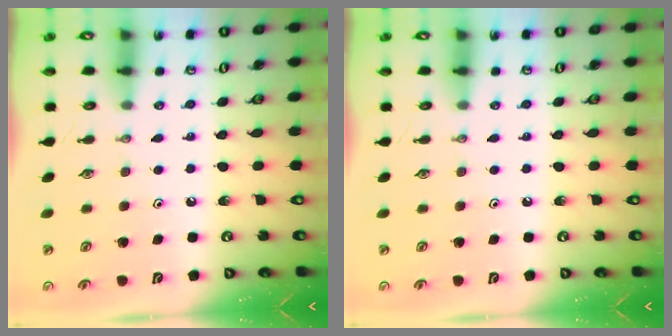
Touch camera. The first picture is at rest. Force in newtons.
{"total": 0.0}